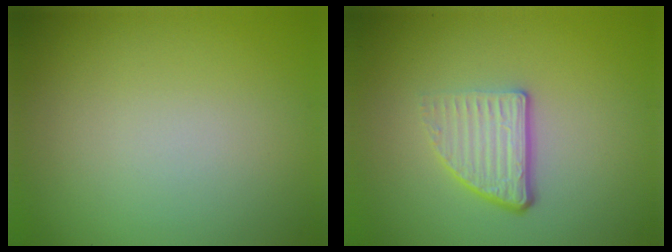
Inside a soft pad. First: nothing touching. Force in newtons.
{"total": 3.8, "press": 2.4, "slide": 3.0}